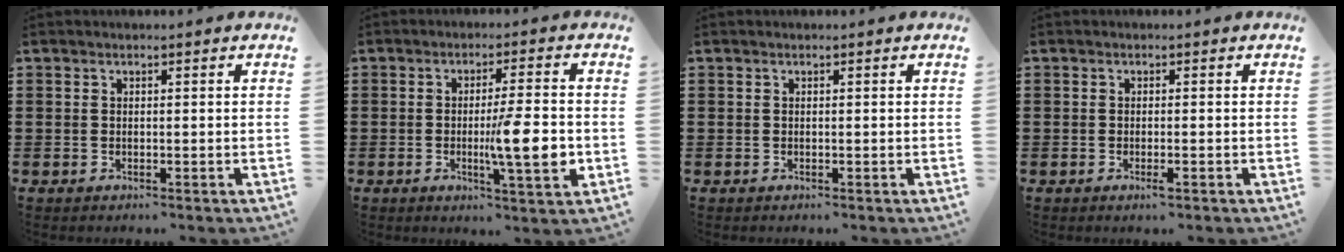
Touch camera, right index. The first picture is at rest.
{"total": 9.4, "force": [-1.4, 1.1, 9.2], "torque": [-0.135, -0.014, -0.024]}
{"total": 0.0}
{"total": 1.4, "force": [-0.6, 0.0, 1.3], "torque": [-0.028, -0.007, -0.013]}